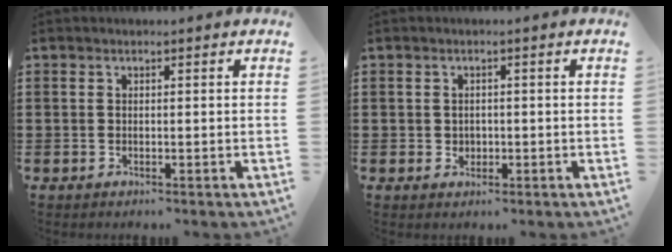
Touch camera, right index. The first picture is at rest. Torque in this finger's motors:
{"motor_torque": [1.19, 0.95, 0.06, 0.02]}